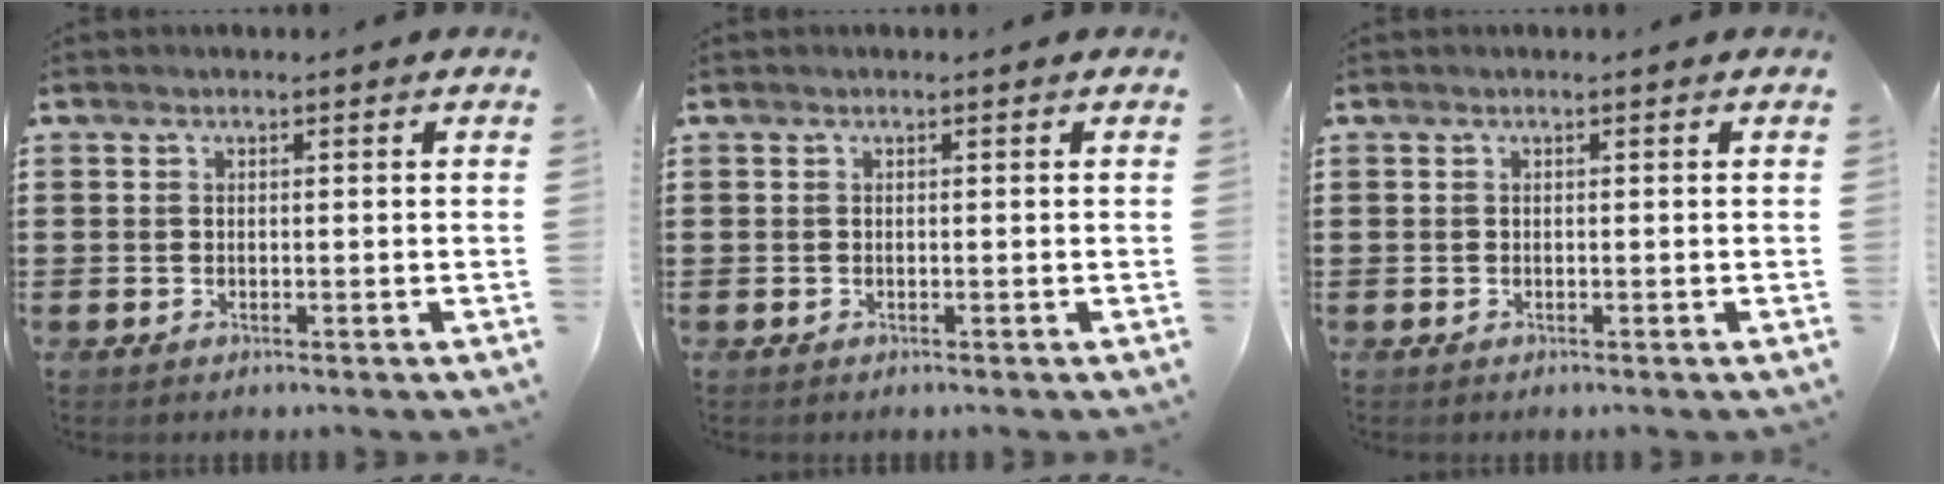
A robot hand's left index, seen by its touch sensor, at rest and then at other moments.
{"total": 0.0}
{"total": 0.0}